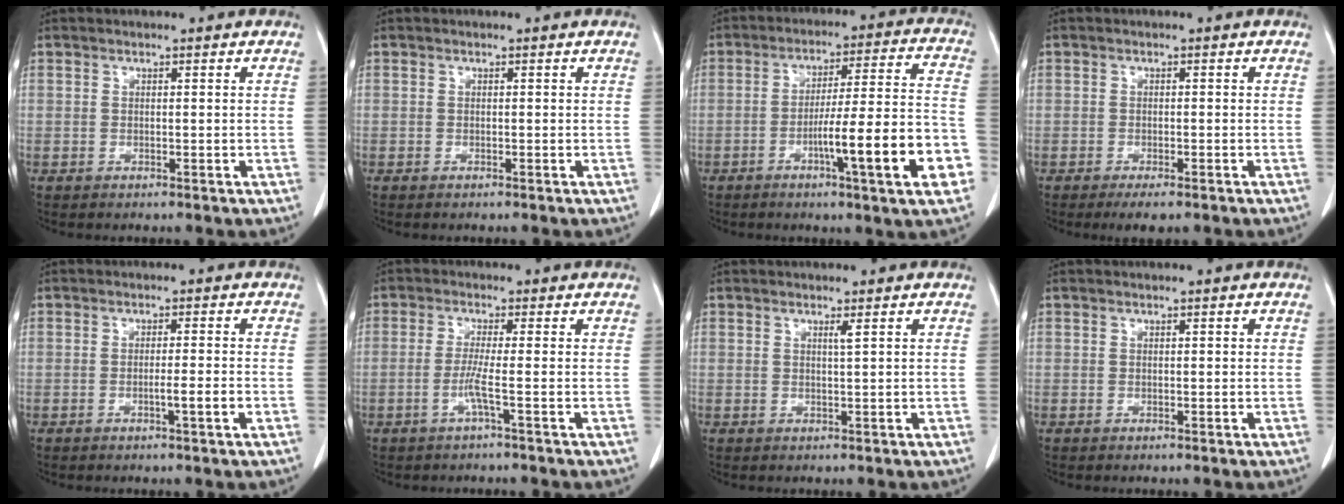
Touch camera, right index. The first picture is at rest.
{"total": 0.0}
{"total": 15.9, "force": [-5.8, 0.4, 14.8], "torque": [-0.200, 0.008, -0.085]}
{"total": 2.8, "force": [-2.0, 1.0, 1.8], "torque": [-0.025, -0.003, -0.025]}
{"total": 2.7, "force": [-1.0, -0.4, 2.5], "torque": [-0.039, -0.002, -0.019]}
{"total": 3.0, "force": [-1.1, -0.9, 2.6], "torque": [-0.057, -0.005, -0.026]}
{"total": 0.9, "force": [0.4, -0.2, 0.7], "torque": [-0.020, -0.005, 0.011]}
{"total": 0.0}